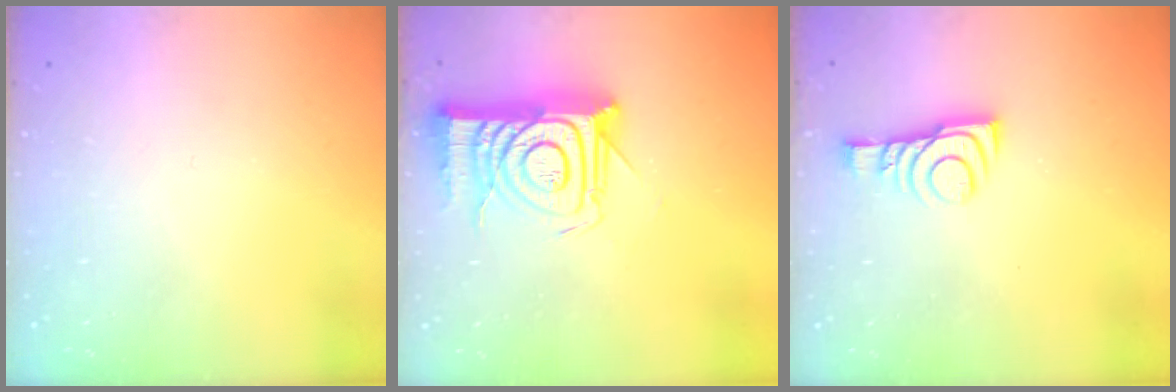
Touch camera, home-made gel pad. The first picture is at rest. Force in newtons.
{"total": 16.2, "press": 16.2, "slide": 1.1}
{"total": 9.1, "press": 9.1, "slide": 0.4}